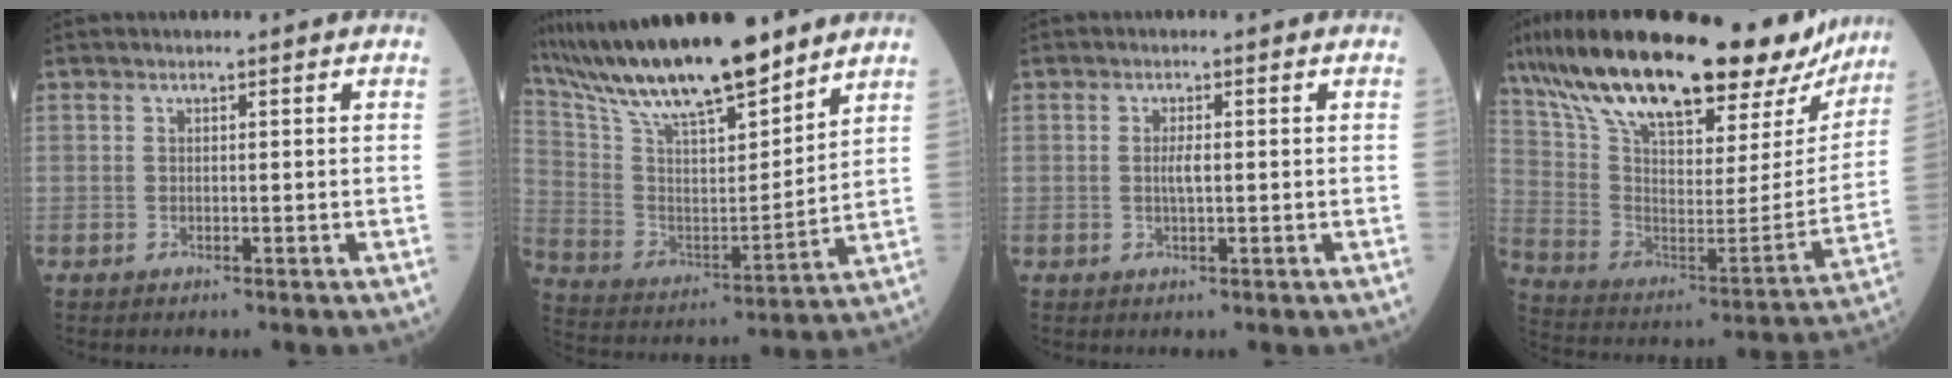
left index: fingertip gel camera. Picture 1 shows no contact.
{"total": 20.9, "force": [17.3, 3.5, 11.2], "torque": [-0.209, 0.005, 0.316]}
{"total": 1.6, "force": [-0.2, 0.3, 1.6], "torque": [-0.033, -0.003, -0.003]}
{"total": 35.0, "force": [25.9, 11.5, 20.6], "torque": [-0.359, 0.014, 0.381]}